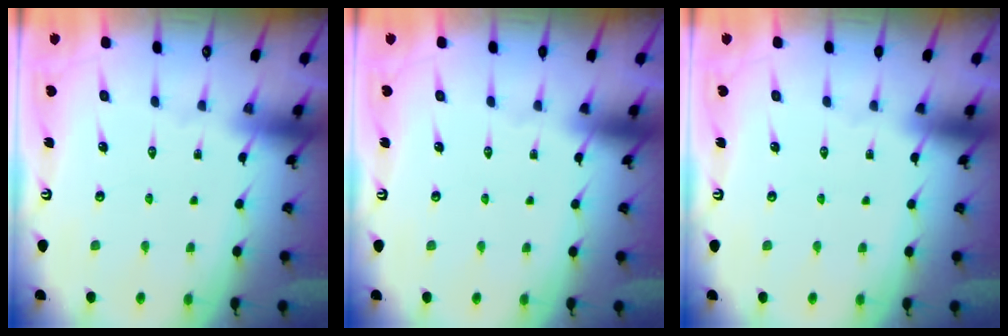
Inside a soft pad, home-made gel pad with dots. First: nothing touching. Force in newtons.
{"total": 0.0}
{"total": 0.0}